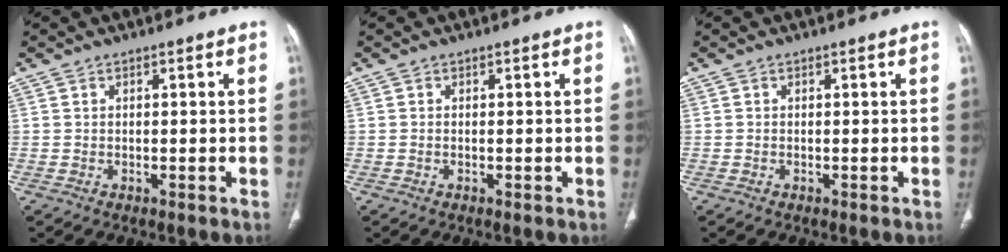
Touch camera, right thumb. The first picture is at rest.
{"total": 0.0}
{"total": 0.0}